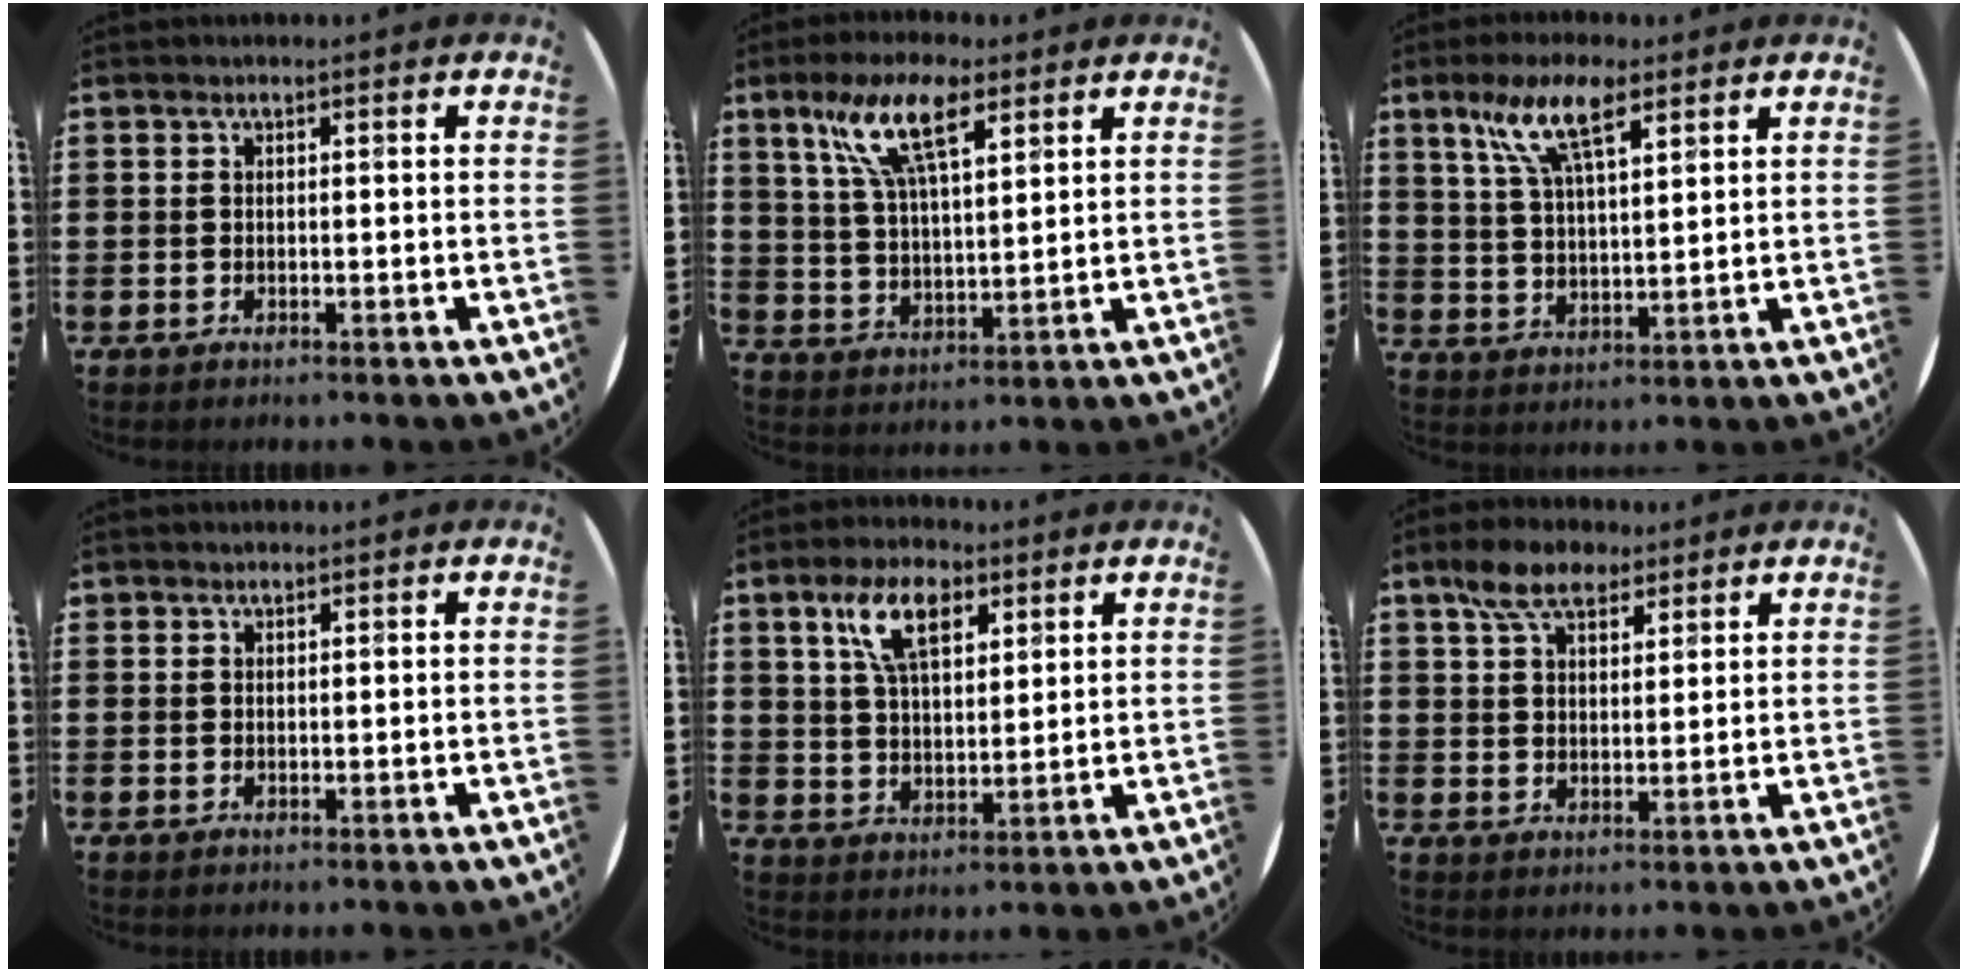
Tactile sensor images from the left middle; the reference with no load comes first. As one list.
[{"total": 9.9, "force": [6.2, 3.3, 7.0], "torque": [-0.154, -0.002, 0.111]}, {"total": 8.5, "force": [5.5, 2.7, 5.9], "torque": [-0.123, -0.004, 0.096]}, {"total": 0.6, "force": [0.6, 0.2, -0.2], "torque": [0.004, 0.005, 0.010]}, {"total": 8.3, "force": [4.6, 4.0, 5.7], "torque": [-0.118, 0.013, 0.081]}, {"total": 6.3, "force": [4.7, 3.1, 2.8], "torque": [-0.060, 0.002, 0.086]}]